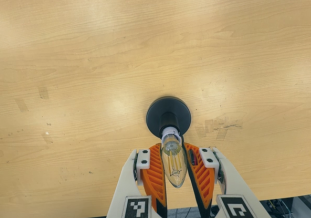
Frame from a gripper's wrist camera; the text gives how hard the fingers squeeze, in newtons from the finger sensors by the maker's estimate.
{"total": 12.8, "left": 12.5, "right": 13.1}